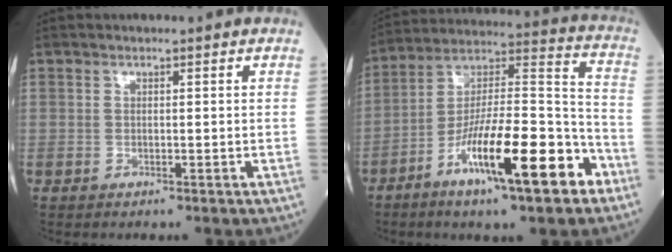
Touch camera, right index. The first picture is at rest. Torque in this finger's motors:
{"motor_torque": [1.24, -0.80, 1.06, 0.21]}